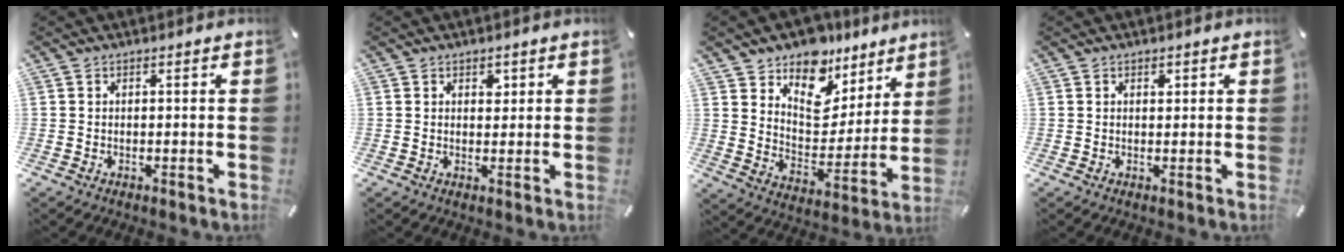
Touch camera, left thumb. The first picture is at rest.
{"total": 1.9, "force": [0.9, 1.5, 0.8], "torque": [0.007, -0.007, 0.011]}
{"total": 12.4, "force": [9.4, 7.7, 2.3], "torque": [-0.036, -0.095, 0.173]}
{"total": 0.8, "force": [0.5, 0.6, 0.3], "torque": [0.001, -0.003, 0.007]}